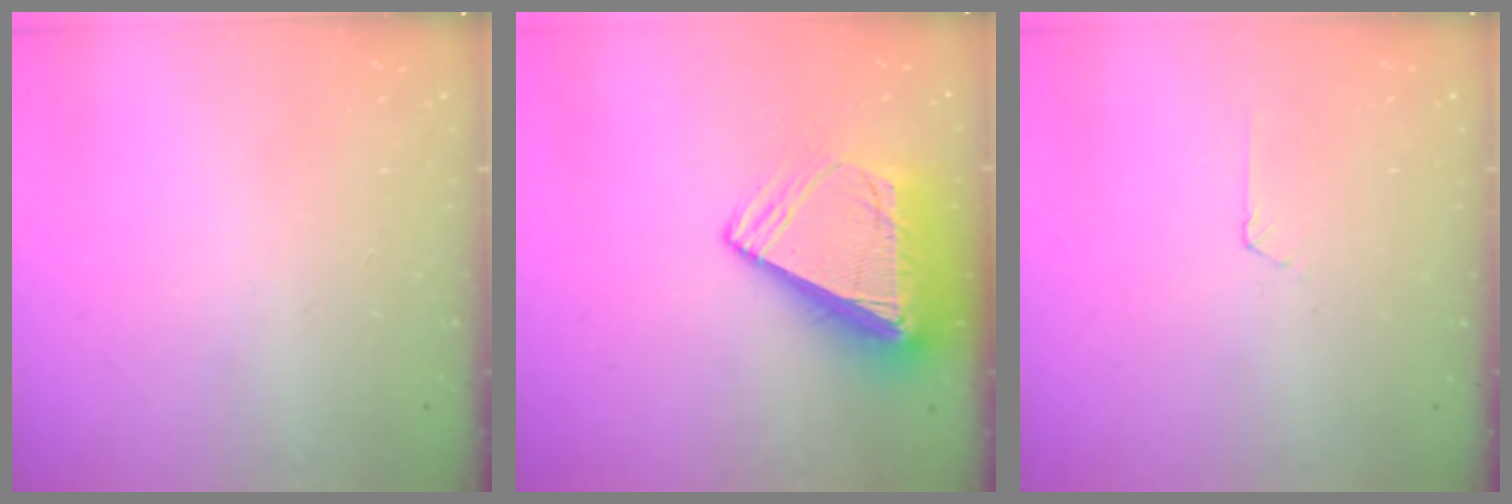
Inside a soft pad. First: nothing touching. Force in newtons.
{"total": 11.8, "press": 11.7, "slide": 1.2}
{"total": 1.5, "press": 1.4, "slide": 0.2}